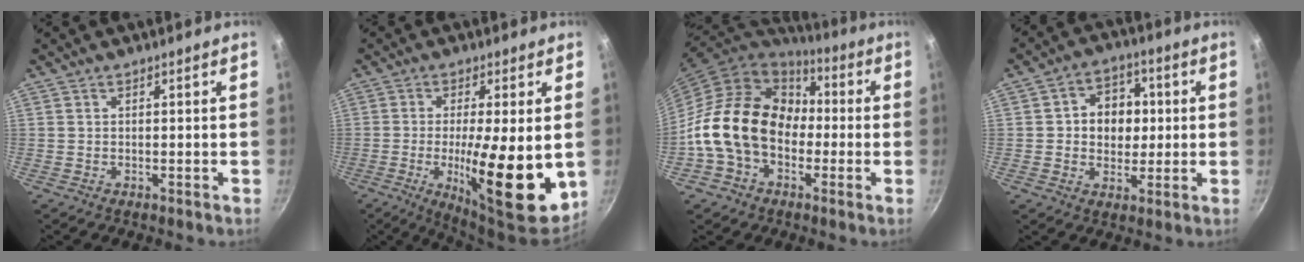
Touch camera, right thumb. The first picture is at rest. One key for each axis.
{"total": 17.4, "fx": -2.3, "fy": 4.5, "fz": 16.7, "tx": -0.249, "ty": -0.012, "tz": -0.030}
{"total": 18.4, "fx": -2.0, "fy": 14.0, "fz": 11.9, "tx": -0.175, "ty": 0.049, "tz": -0.044}
{"total": 9.6, "fx": 1.0, "fy": 7.8, "fz": 5.6, "tx": -0.044, "ty": 0.005, "tz": 0.008}